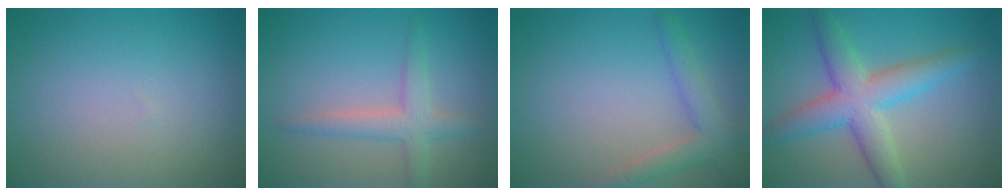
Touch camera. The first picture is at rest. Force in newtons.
{"total": 2.9, "press": 2.9, "slide": 0.2}
{"total": 2.9, "press": 2.9, "slide": 0.2}
{"total": 5.9, "press": 5.9, "slide": 0.1}